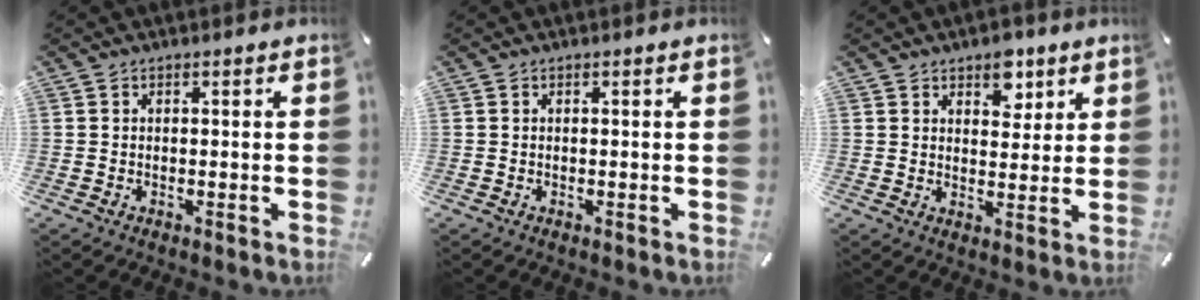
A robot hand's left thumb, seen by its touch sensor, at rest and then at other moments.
{"total": 0.0}
{"total": 6.4, "force": [4.3, 4.0, 2.6], "torque": [-0.009, -0.023, 0.067]}